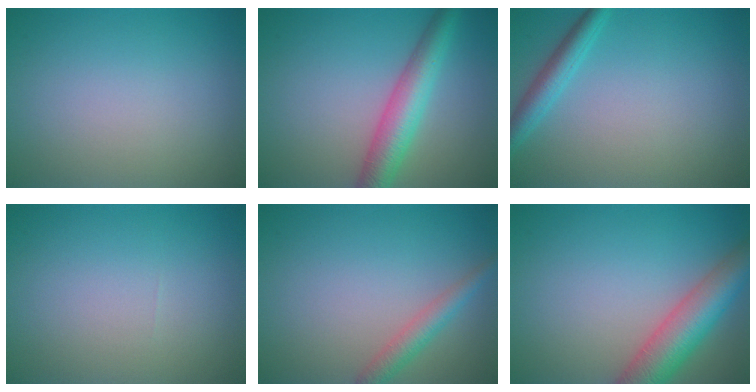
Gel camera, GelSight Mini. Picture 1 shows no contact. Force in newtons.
{"total": 5.1, "press": 5.1, "slide": 0.1}
{"total": 2.6, "press": 2.6, "slide": 0.2}
{"total": 0.0}
{"total": 2.3, "press": 2.3, "slide": 0.1}
{"total": 6.5, "press": 6.5, "slide": 0.3}